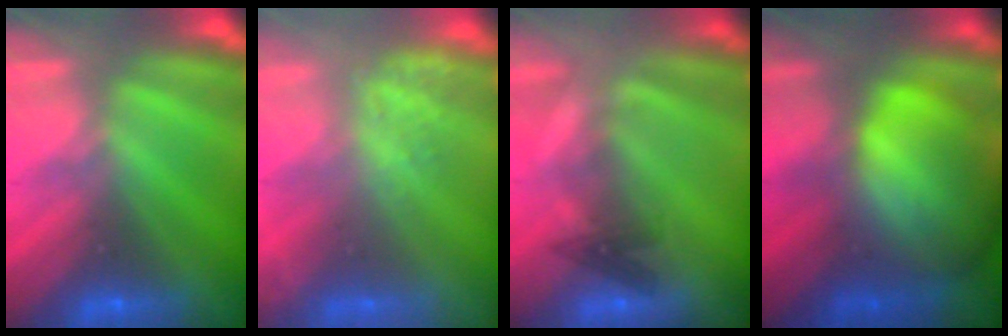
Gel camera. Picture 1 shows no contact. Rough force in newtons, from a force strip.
{"total": 2.4}
{"total": 2.2}
{"total": 6.9}